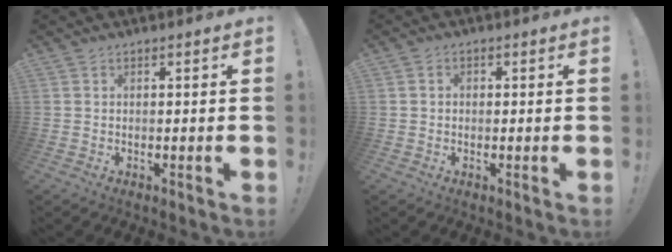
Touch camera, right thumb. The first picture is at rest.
{"total": 1.3, "force": [-0.3, 1.1, 0.7], "torque": [-0.012, 0.004, -0.006]}